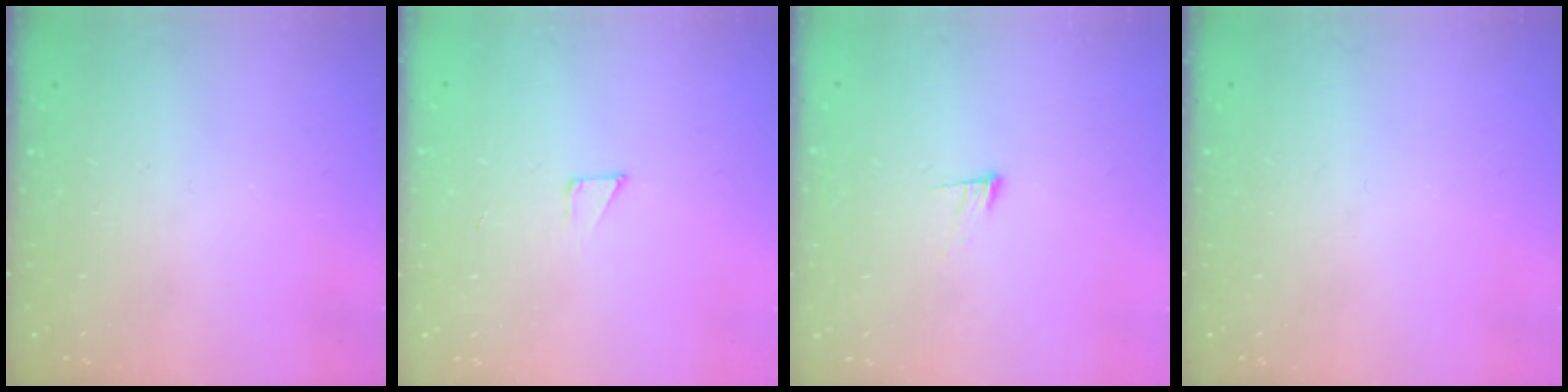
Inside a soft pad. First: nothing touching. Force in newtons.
{"total": 4.3, "press": 4.2, "slide": 0.3}
{"total": 8.9, "press": 8.8, "slide": 1.6}
{"total": 0.0}